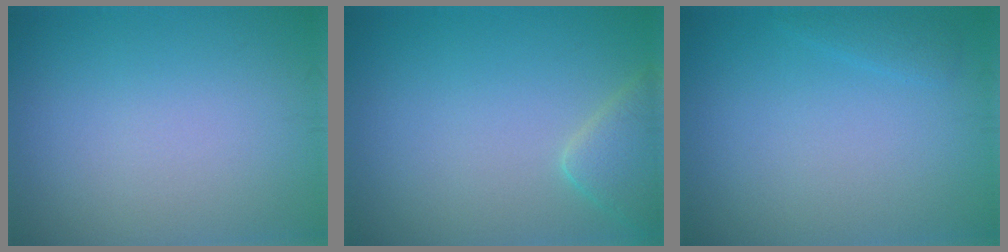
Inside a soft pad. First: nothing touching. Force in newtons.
{"total": 2.8, "press": 2.8, "slide": 0.1}
{"total": 0.9, "press": 0.9, "slide": 0.1}